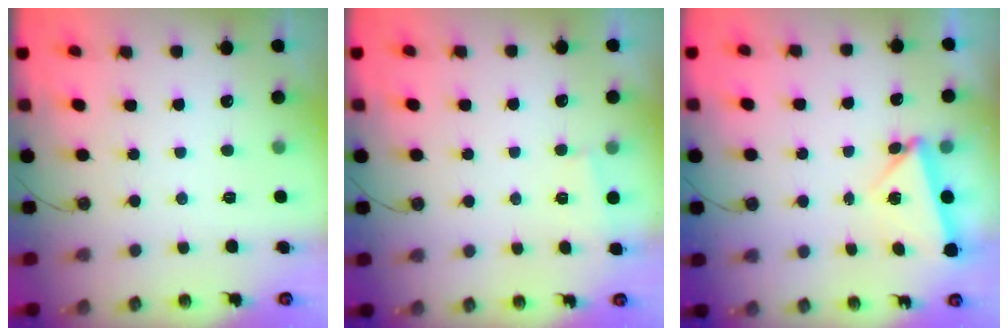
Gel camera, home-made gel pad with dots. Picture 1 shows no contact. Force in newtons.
{"total": 1.1, "press": 1.1, "slide": 0.1}
{"total": 5.5, "press": 5.3, "slide": 1.2}